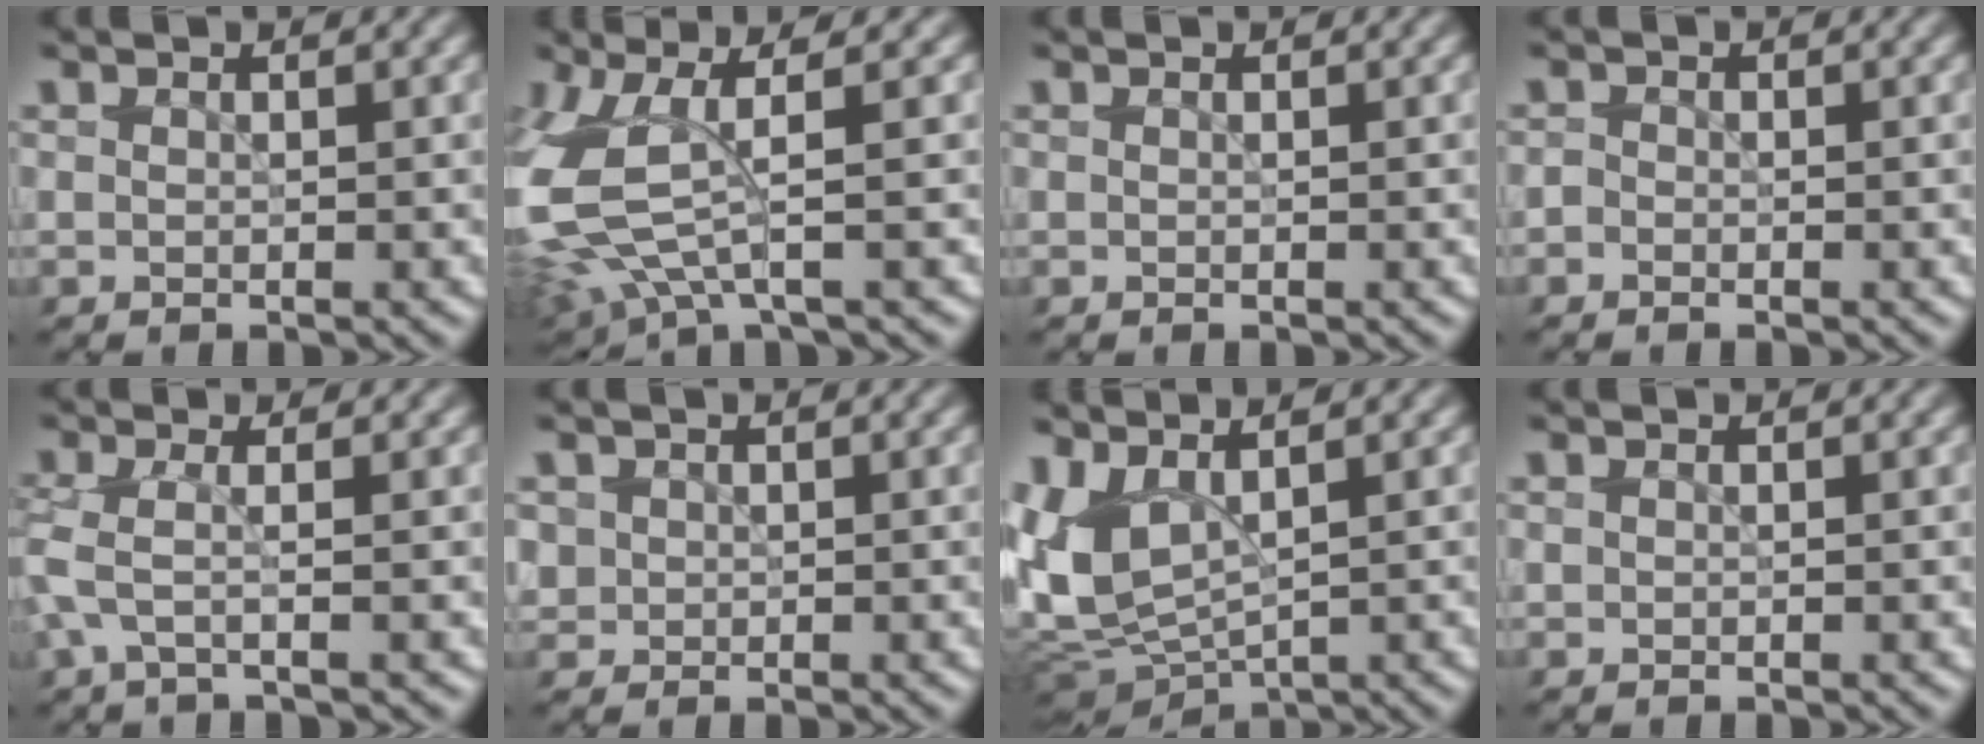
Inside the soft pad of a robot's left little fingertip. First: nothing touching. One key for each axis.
{"total": 6.3, "fx": 1.0, "fy": 2.2, "fz": 5.8, "tx": -0.161, "ty": -0.007, "tz": 0.018}
{"total": 0.0}
{"total": 0.7, "fx": -0.5, "fy": 0.4, "fz": 0.2, "tx": -0.003, "ty": 0.002, "tz": -0.012}
{"total": 2.0, "fx": -0.2, "fy": 0.3, "fz": 2.0, "tx": -0.049, "ty": -0.005, "tz": -0.012}
{"total": 1.3, "fx": 0.4, "fy": 1.3, "fz": 0.1, "tx": 0.005, "ty": 0.005, "tz": 0.005}
{"total": 5.7, "fx": 1.6, "fy": 2.7, "fz": 4.7, "tx": -0.110, "ty": 0.003, "tz": 0.034}
{"total": 0.0}